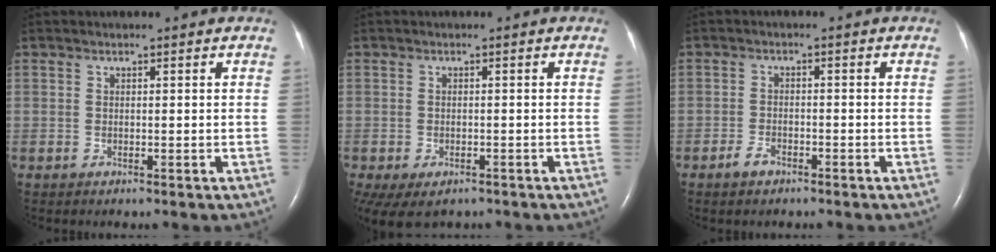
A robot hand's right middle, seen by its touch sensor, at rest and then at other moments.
{"total": 9.2, "force": [-5.4, 5.9, 4.5], "torque": [-0.117, -0.013, -0.074]}
{"total": 2.4, "force": [-1.7, 1.1, 1.2], "torque": [-0.031, 0.001, -0.029]}